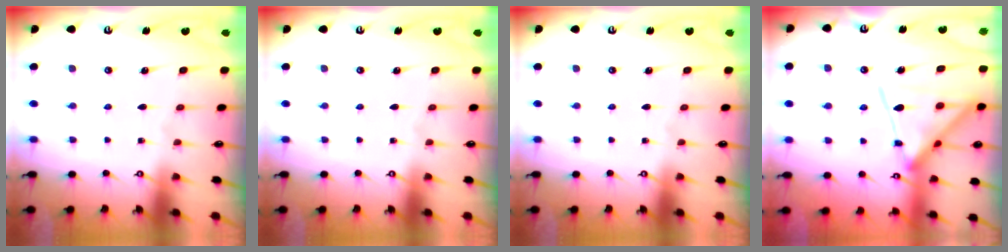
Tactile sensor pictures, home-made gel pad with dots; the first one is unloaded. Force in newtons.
{"total": 0.0}
{"total": 0.0}
{"total": 19.0, "press": 18.9, "slide": 1.6}